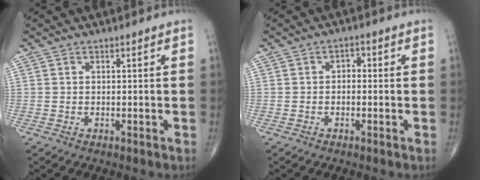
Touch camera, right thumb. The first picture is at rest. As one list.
[{"total": 1.8, "force": [-0.2, 1.3, 1.2], "torque": [-0.005, 0.009, -0.011]}]